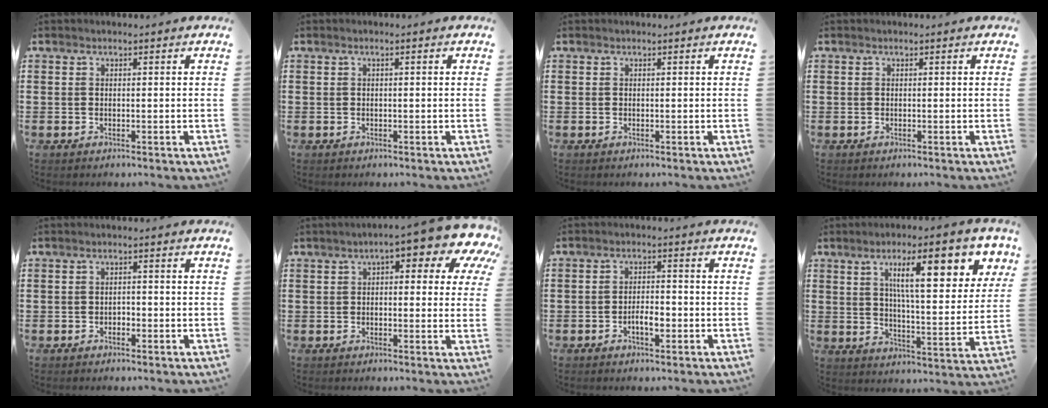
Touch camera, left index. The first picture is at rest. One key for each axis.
{"total": 0.8, "fx": -0.1, "fy": 0.0, "fz": 0.8, "tx": -0.012, "ty": -0.003, "tz": -0.001}
{"total": 0.0}
{"total": 0.0}
{"total": 1.1, "fx": -0.9, "fy": 0.5, "fz": 0.3, "tx": -0.011, "ty": 0.002, "tz": -0.021}
{"total": 8.7, "fx": 4.7, "fy": 2.7, "fz": 6.9, "tx": -0.094, "ty": -0.034, "tz": 0.069}
{"total": 3.2, "fx": -1.3, "fy": 1.3, "fz": 2.7, "tx": -0.049, "ty": 0.006, "tz": -0.024}
{"total": 13.8, "fx": 6.6, "fy": 3.4, "fz": 11.7, "tx": -0.192, "ty": -0.014, "tz": 0.101}